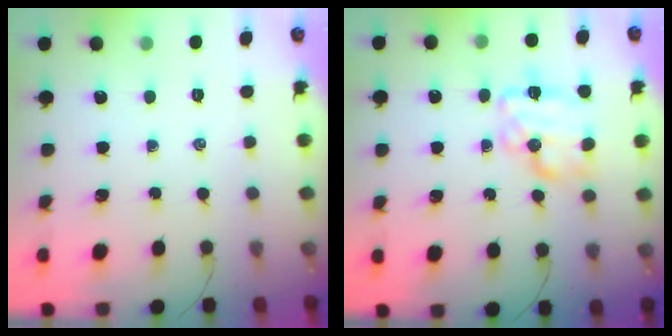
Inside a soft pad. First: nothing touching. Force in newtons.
{"total": 11.1, "press": 11.1, "slide": 0.4}